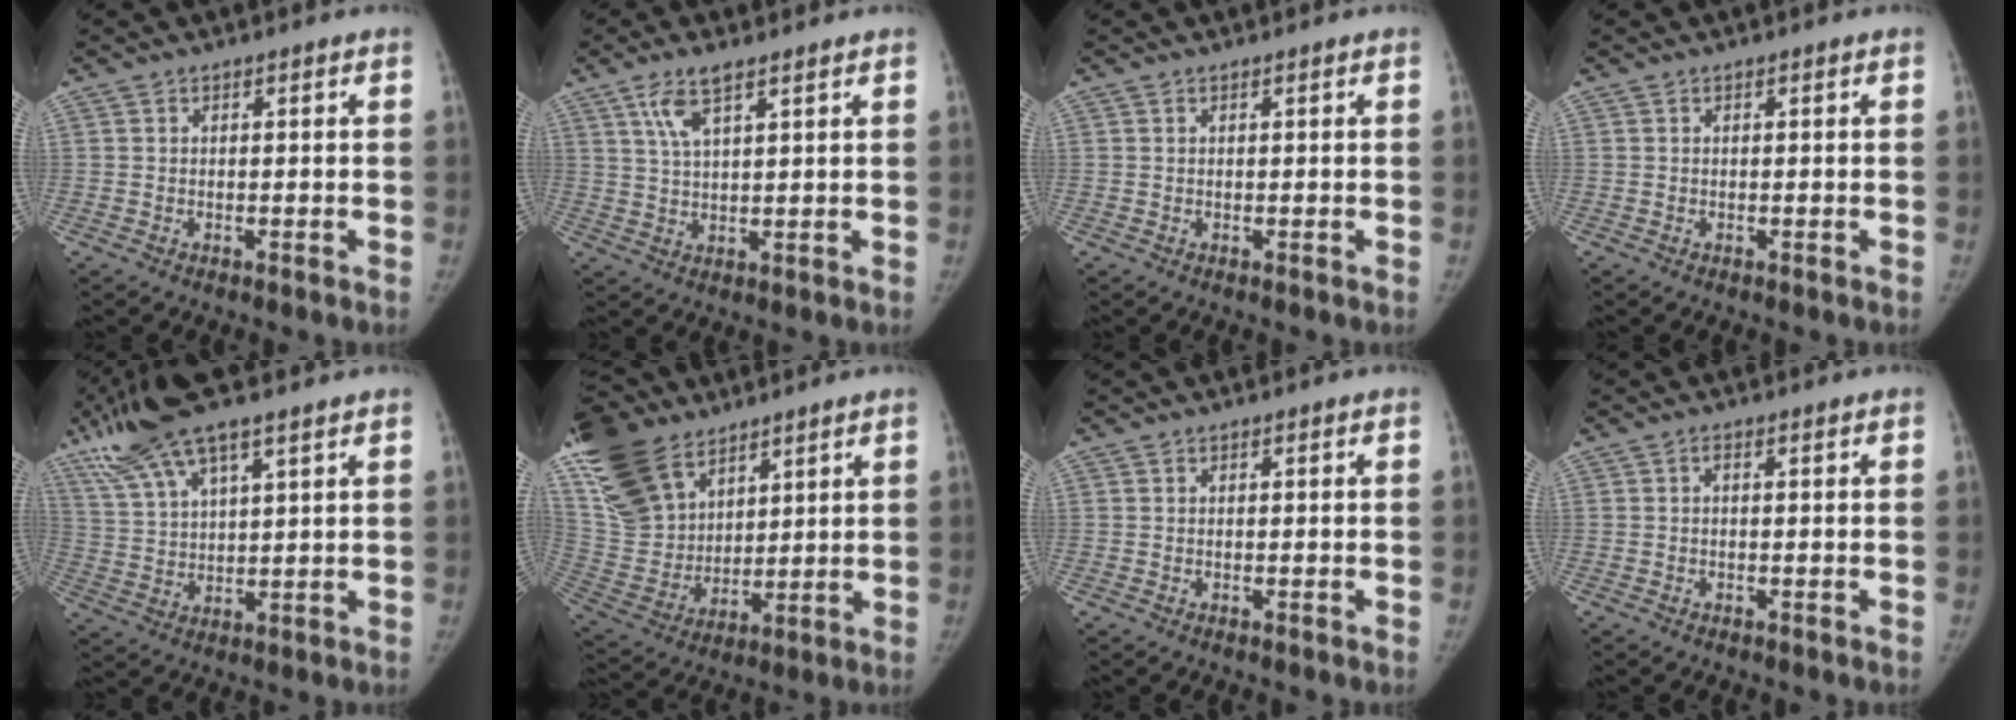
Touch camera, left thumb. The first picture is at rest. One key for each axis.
{"total": 6.1, "fx": 3.7, "fy": 1.8, "fz": 4.5, "tx": -0.089, "ty": -0.012, "tz": 0.076}
{"total": 0.0}
{"total": 0.0}
{"total": 14.4, "fx": 9.7, "fy": 3.8, "fz": 10.0, "tx": -0.197, "ty": -0.008, "tz": 0.192}
{"total": 21.9, "fx": 13.3, "fy": 13.0, "fz": 11.6, "tx": -0.239, "ty": -0.020, "tz": 0.261}
{"total": 0.0}
{"total": 0.6, "fx": 0.1, "fy": 0.2, "fz": 0.6, "tx": -0.015, "ty": 0.002, "tz": -0.001}